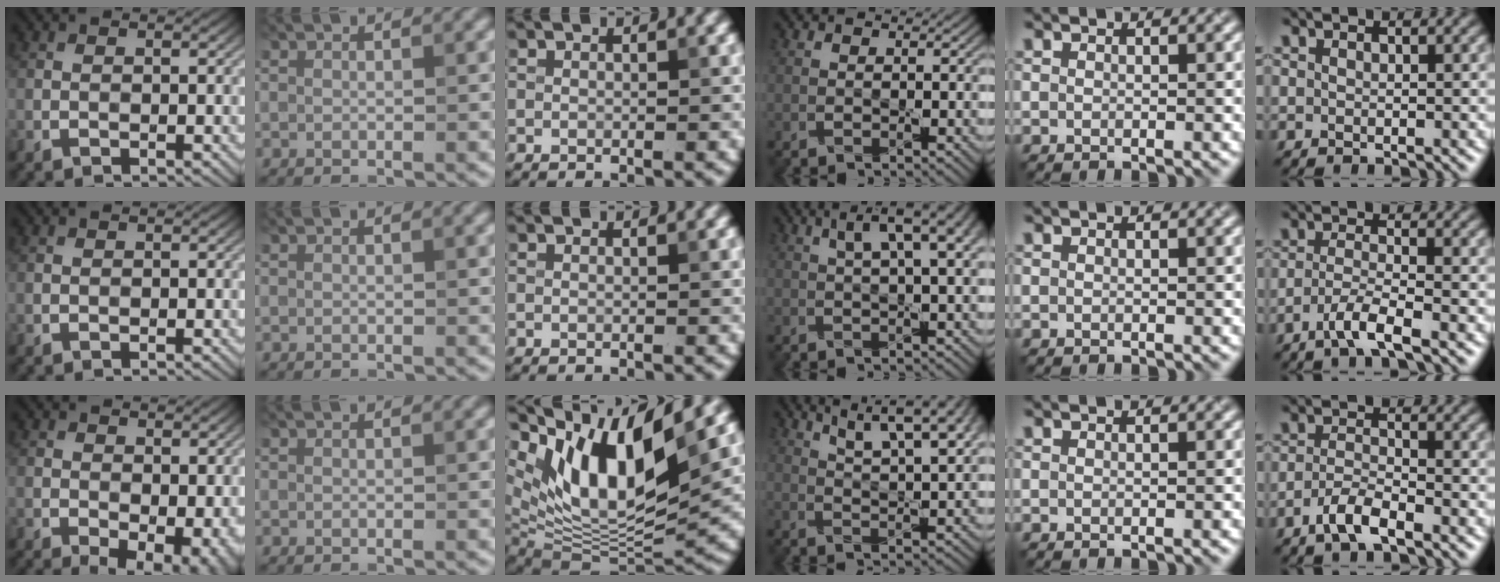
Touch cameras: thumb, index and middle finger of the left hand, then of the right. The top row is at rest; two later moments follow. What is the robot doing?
{"motion": "pour", "object": "sugar"}